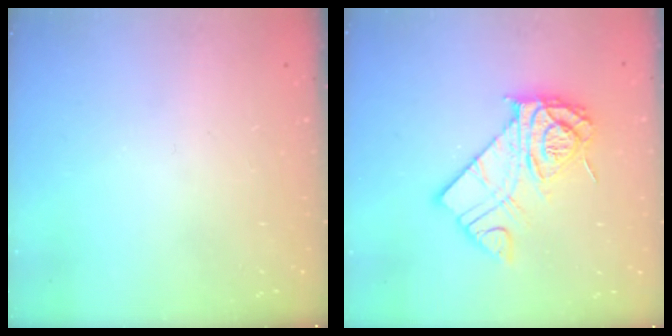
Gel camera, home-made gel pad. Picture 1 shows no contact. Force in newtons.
{"total": 12.0, "press": 12.0, "slide": 0.8}